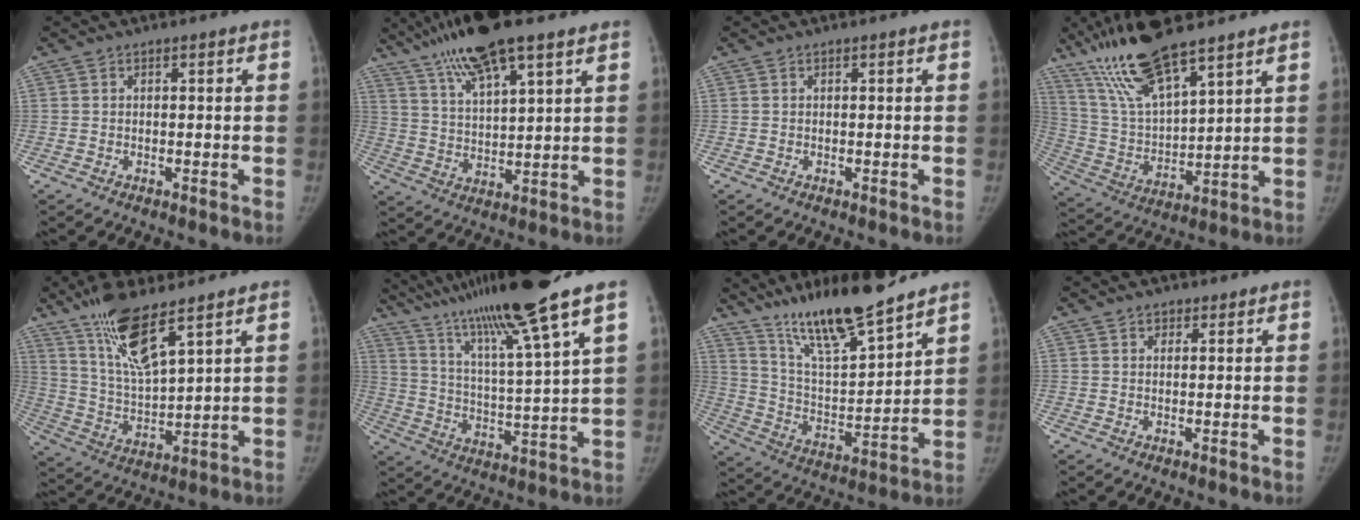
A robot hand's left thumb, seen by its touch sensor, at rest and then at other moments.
{"total": 14.1, "force": [9.8, 2.7, 9.8], "torque": [-0.182, -0.026, 0.189]}
{"total": 0.0}
{"total": 17.5, "force": [12.7, 3.7, 11.4], "torque": [-0.213, -0.049, 0.254]}
{"total": 12.8, "force": [8.6, 2.6, 9.1], "torque": [-0.172, -0.047, 0.180]}
{"total": 21.8, "force": [15.8, -0.3, 15.0], "torque": [-0.252, -0.058, 0.276]}
{"total": 18.1, "force": [14.5, 2.8, 10.5], "torque": [-0.158, -0.082, 0.264]}
{"total": 1.5, "force": [1.2, 0.8, 0.2], "torque": [0.004, -0.007, 0.019]}